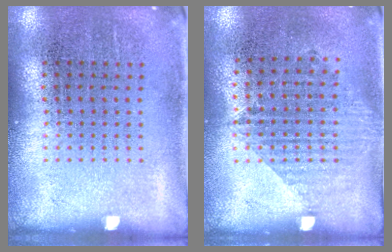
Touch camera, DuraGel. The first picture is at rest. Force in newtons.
{"total": 1.1, "press": 1.0, "slide": 0.5}